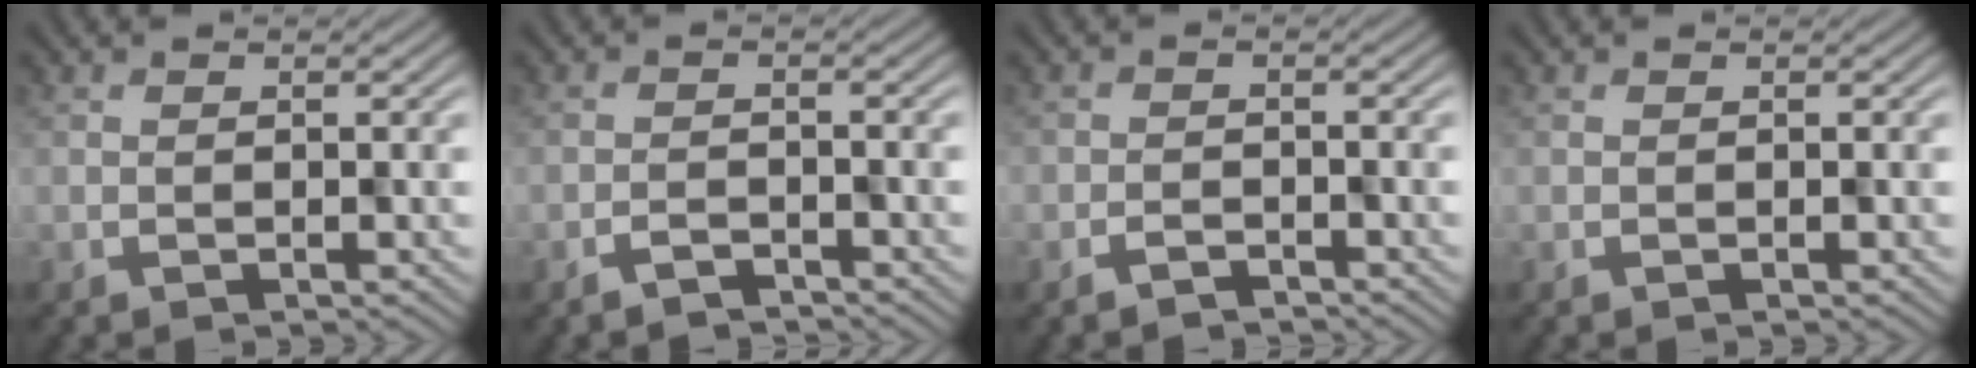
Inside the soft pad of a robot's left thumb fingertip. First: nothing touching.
{"total": 1.8, "force": [-1.7, 0.2, 0.5], "torque": [-0.008, 0.003, -0.034]}
{"total": 1.5, "force": [-1.4, 0.5, 0.3], "torque": [-0.002, 0.004, -0.027]}
{"total": 0.0}